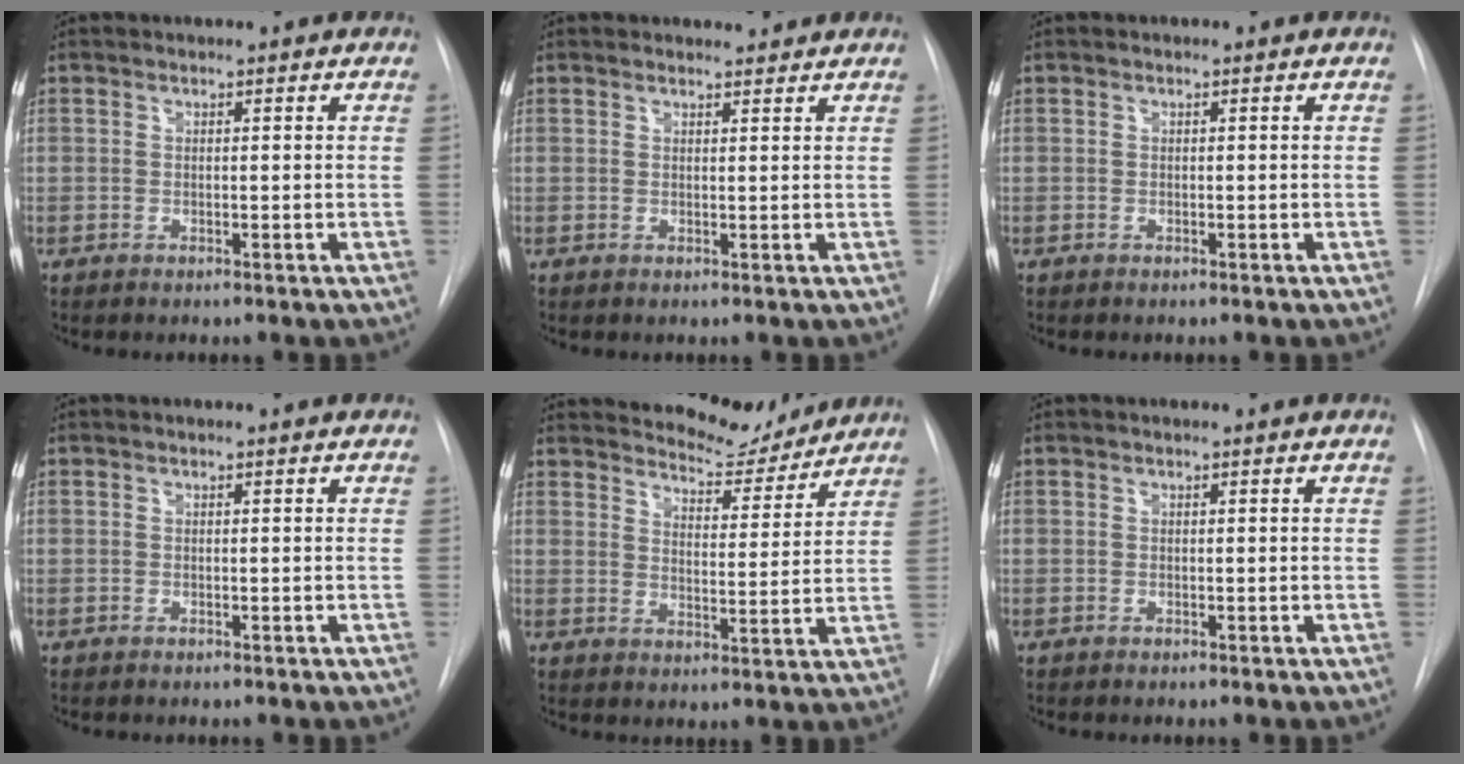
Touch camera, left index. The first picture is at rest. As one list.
[{"total": 1.4, "force": [1.3, 0.4, -0.1], "torque": [-0.004, 0.000, 0.018]}, {"total": 0.0}, {"total": 0.9, "force": [0.7, -0.1, 0.5], "torque": [-0.007, 0.007, 0.008]}, {"total": 9.3, "force": [9.0, 2.0, 1.3], "torque": [-0.016, -0.018, 0.124]}, {"total": 1.2, "force": [1.0, -0.1, 0.5], "torque": [-0.008, 0.008, 0.010]}]